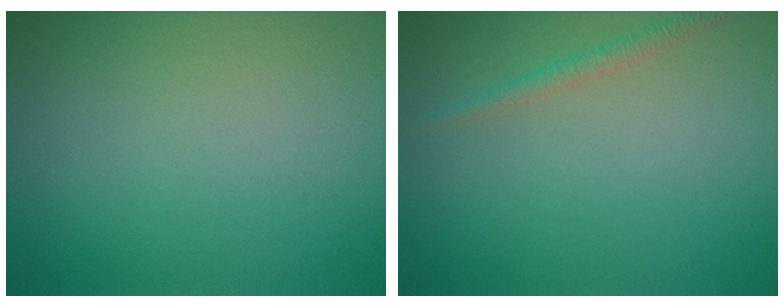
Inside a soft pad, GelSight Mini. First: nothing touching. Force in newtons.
{"total": 1.2, "press": 1.1, "slide": 0.1}